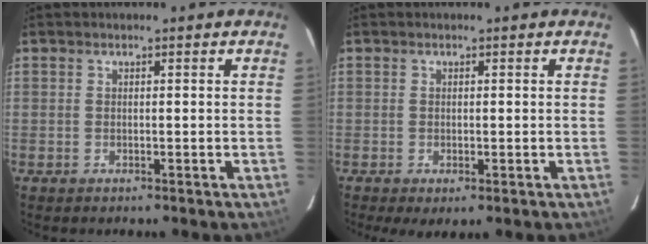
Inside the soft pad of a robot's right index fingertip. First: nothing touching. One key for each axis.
{"total": 2.2, "fx": -0.7, "fy": 0.6, "fz": 2.0, "tx": -0.039, "ty": -0.010, "tz": -0.007}